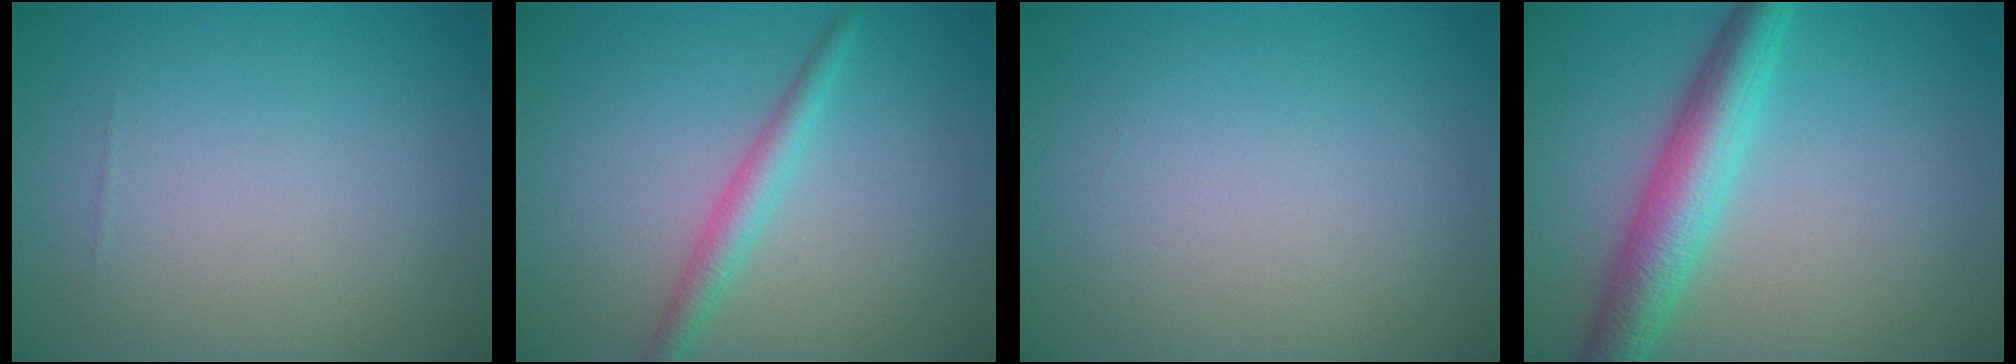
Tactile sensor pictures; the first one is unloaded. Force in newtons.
{"total": 2.3, "press": 2.3, "slide": 0.0}
{"total": 0.0}
{"total": 5.5, "press": 5.5, "slide": 0.1}